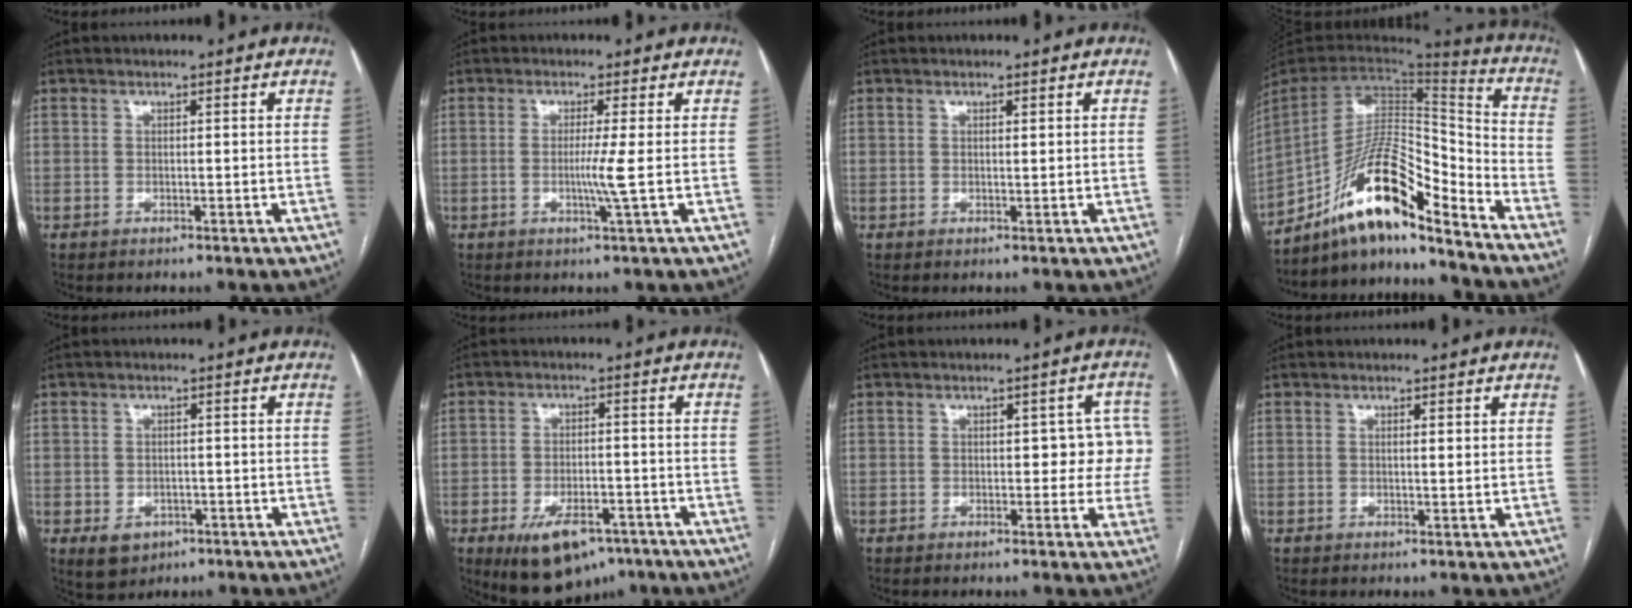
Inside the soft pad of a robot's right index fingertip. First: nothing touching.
{"total": 3.4, "force": [-0.4, -1.2, 3.2], "torque": [-0.059, -0.007, -0.008]}
{"total": 0.5, "force": [0.3, 0.1, 0.4], "torque": [-0.009, -0.001, 0.005]}
{"total": 16.6, "force": [-12.5, 2.4, 10.6], "torque": [-0.188, 0.026, -0.221]}
{"total": 4.2, "force": [-1.7, 3.5, 1.6], "torque": [-0.020, 0.001, -0.011]}
{"total": 10.6, "force": [-6.4, 5.3, 6.6], "torque": [-0.104, -0.002, -0.091]}
{"total": 5.4, "force": [0.4, 3.1, 4.4], "torque": [-0.029, 0.032, 0.004]}
{"total": 1.0, "force": [0.5, 0.1, 0.8], "torque": [-0.013, -0.002, 0.008]}